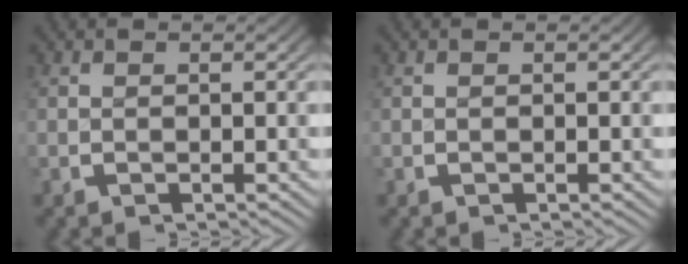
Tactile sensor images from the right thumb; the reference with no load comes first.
{"total": 0.0}